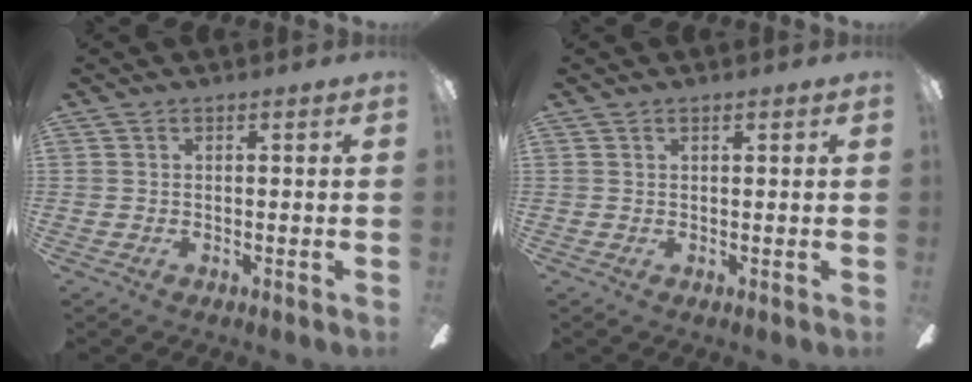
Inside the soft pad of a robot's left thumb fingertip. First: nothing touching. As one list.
[{"total": 1.0, "force": [0.7, 0.4, 0.7], "torque": [-0.007, -0.001, 0.010]}]